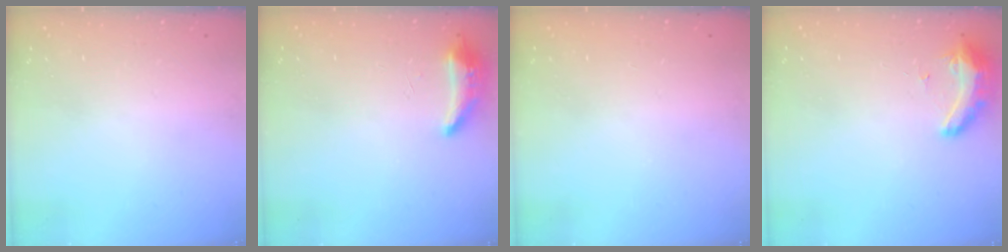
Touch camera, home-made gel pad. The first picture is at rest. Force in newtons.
{"total": 8.7, "press": 8.5, "slide": 2.0}
{"total": 0.0}
{"total": 16.2, "press": 11.0, "slide": 11.9}